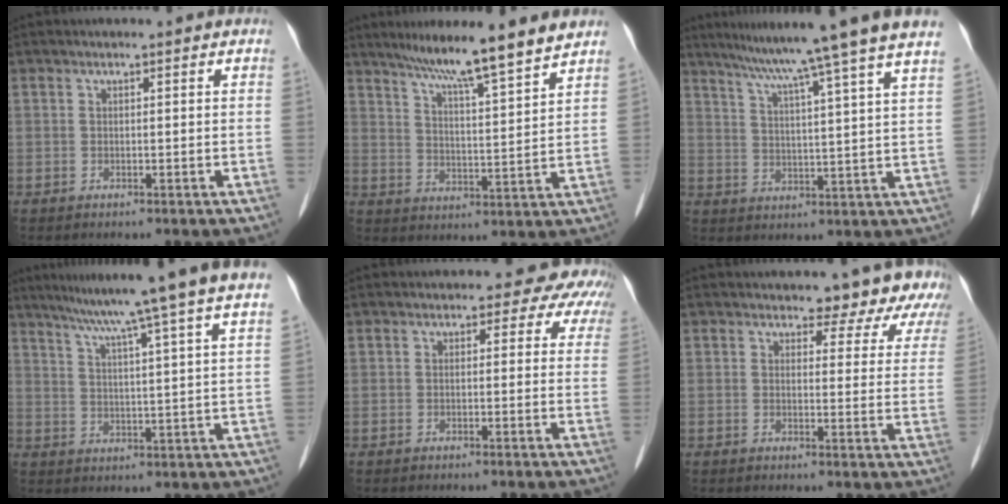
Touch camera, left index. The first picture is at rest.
{"total": 12.2, "force": [10.4, -0.7, 6.5], "torque": [-0.105, 0.003, 0.158]}
{"total": 16.3, "force": [13.3, -2.5, 9.2], "torque": [-0.145, -0.011, 0.172]}
{"total": 15.5, "force": [12.6, -2.4, 8.7], "torque": [-0.137, -0.009, 0.162]}
{"total": 6.1, "force": [5.0, 3.4, 0.9], "torque": [0.016, 0.004, 0.024]}
{"total": 8.9, "force": [8.3, 2.9, 1.6], "torque": [0.012, -0.013, 0.064]}